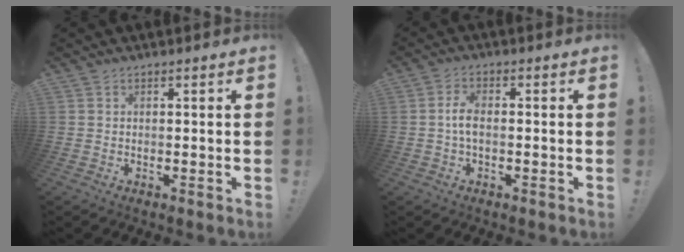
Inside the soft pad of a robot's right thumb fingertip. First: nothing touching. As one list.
[{"total": 4.6, "force": [-0.6, 2.0, 4.1], "torque": [-0.093, 0.008, -0.011]}]